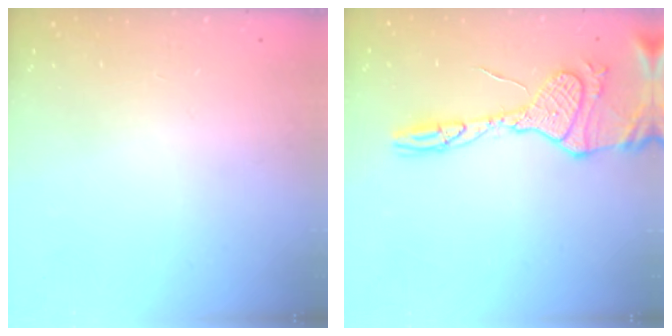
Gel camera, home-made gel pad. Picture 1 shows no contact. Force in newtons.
{"total": 16.0, "press": 15.9, "slide": 1.6}